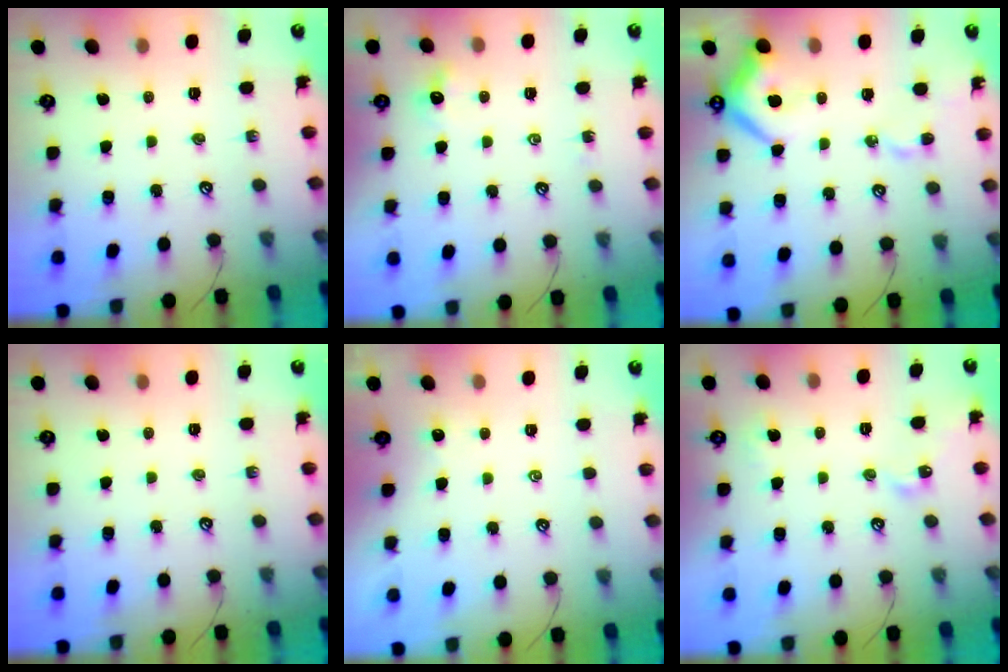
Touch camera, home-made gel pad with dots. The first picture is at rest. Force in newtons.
{"total": 2.0, "press": 2.0, "slide": 0.5}
{"total": 9.8, "press": 9.7, "slide": 1.4}
{"total": 0.0}
{"total": 2.5, "press": 2.5, "slide": 0.3}
{"total": 6.1, "press": 6.1, "slide": 0.2}